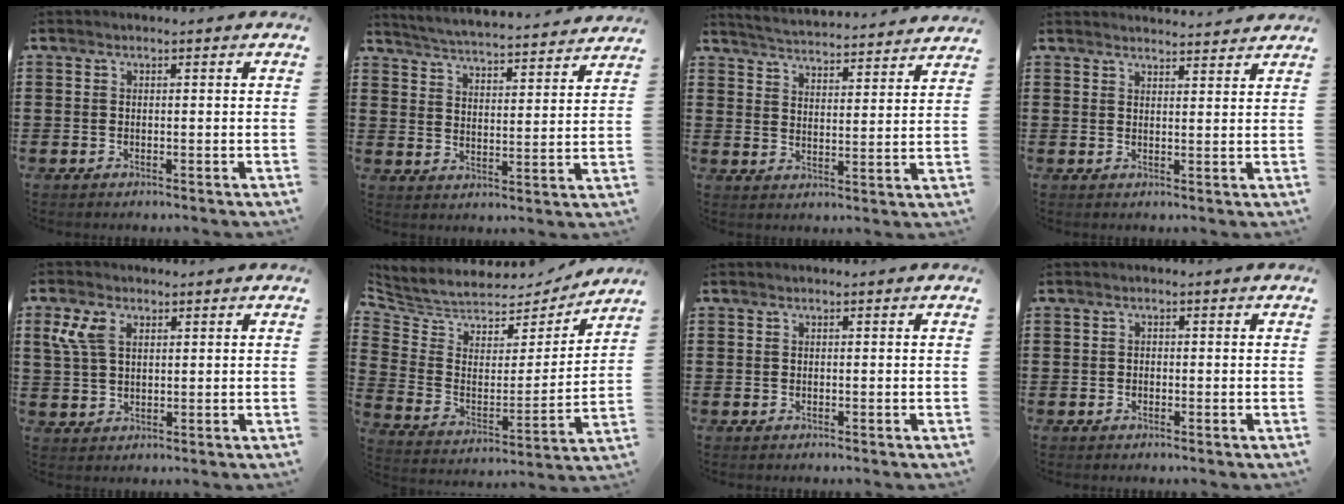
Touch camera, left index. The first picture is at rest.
{"total": 4.2, "force": [4.1, -0.7, 0.4], "torque": [-0.031, -0.039, 0.065]}
{"total": 3.9, "force": [3.8, -0.7, -0.1], "torque": [-0.020, -0.037, 0.061]}
{"total": 2.4, "force": [2.4, -0.1, 0.0], "torque": [-0.007, -0.009, 0.047]}
{"total": 5.2, "force": [2.2, 3.0, 3.7], "torque": [-0.099, 0.006, 0.034]}
{"total": 5.7, "force": [5.3, 2.1, 0.3], "torque": [-0.048, -0.045, 0.088]}
{"total": 0.0}
{"total": 0.6, "force": [-0.3, 0.5, 0.1], "torque": [-0.005, 0.002, -0.007]}